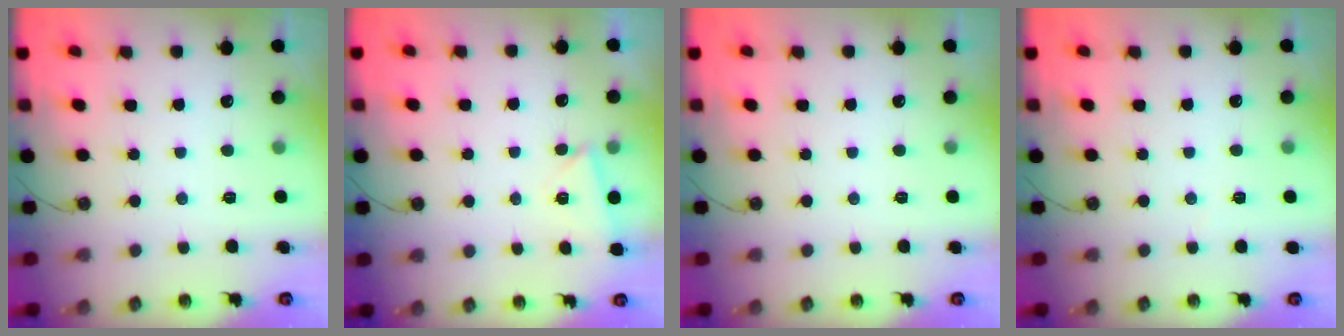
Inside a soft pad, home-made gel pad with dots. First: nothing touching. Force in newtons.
{"total": 2.9, "press": 2.8, "slide": 0.6}
{"total": 0.0}
{"total": 2.0, "press": 2.0, "slide": 0.4}